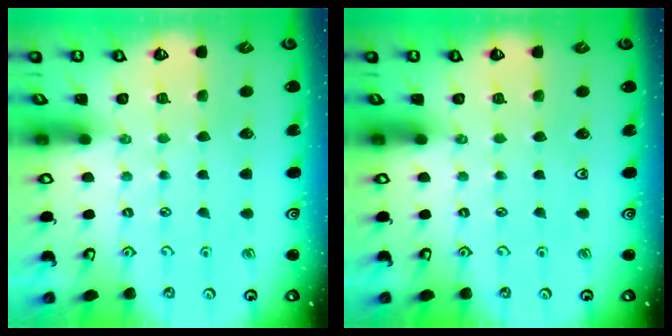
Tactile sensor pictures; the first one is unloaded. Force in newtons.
{"total": 0.0}